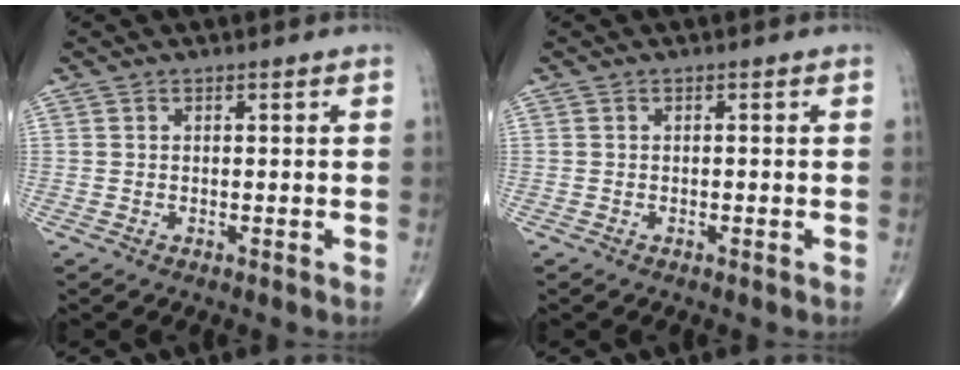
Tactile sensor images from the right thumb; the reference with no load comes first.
{"total": 0.0}